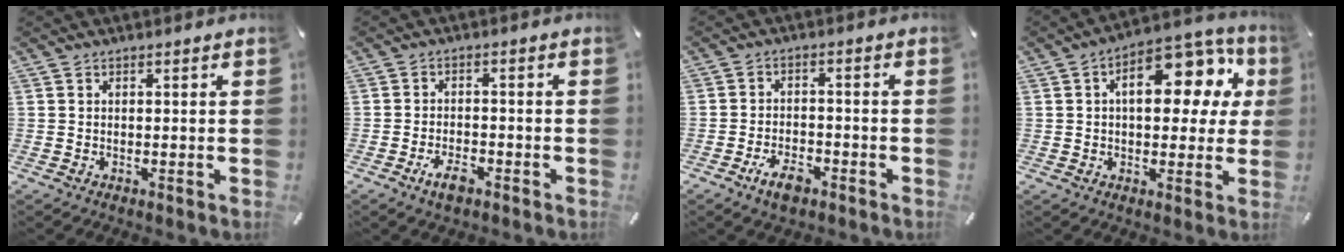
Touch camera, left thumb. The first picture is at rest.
{"total": 4.7, "force": [-2.9, 2.1, 3.1], "torque": [-0.068, 0.010, -0.056]}
{"total": 5.8, "force": [-3.7, 2.7, 3.5], "torque": [-0.072, 0.016, -0.069]}
{"total": 16.2, "force": [5.0, 8.9, 12.5], "torque": [-0.164, -0.028, 0.084]}